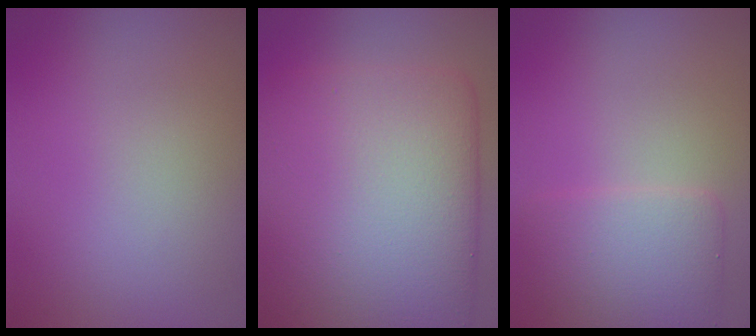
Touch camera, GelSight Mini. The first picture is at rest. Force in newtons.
{"total": 14.1, "press": 14.1, "slide": 0.2}
{"total": 3.7, "press": 3.7, "slide": 0.2}